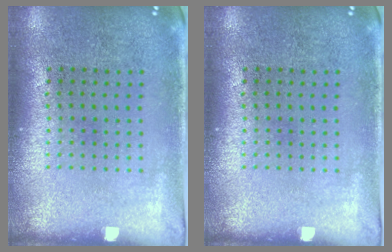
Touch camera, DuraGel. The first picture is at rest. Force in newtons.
{"total": 0.0}